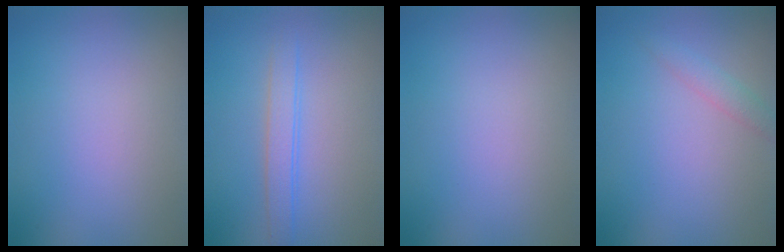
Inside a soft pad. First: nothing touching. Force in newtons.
{"total": 2.0, "press": 2.0, "slide": 0.1}
{"total": 0.0}
{"total": 1.3, "press": 1.3, "slide": 0.1}